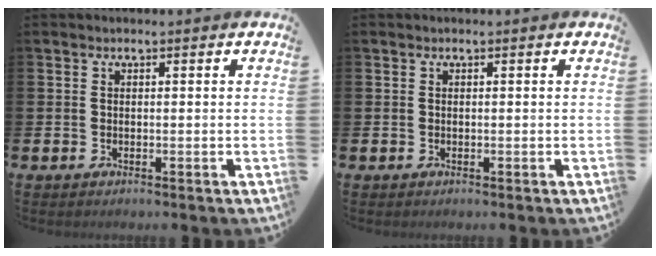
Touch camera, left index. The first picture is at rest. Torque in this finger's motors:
{"motor_torque": [-0.24, 0.21, -0.03, -0.01]}